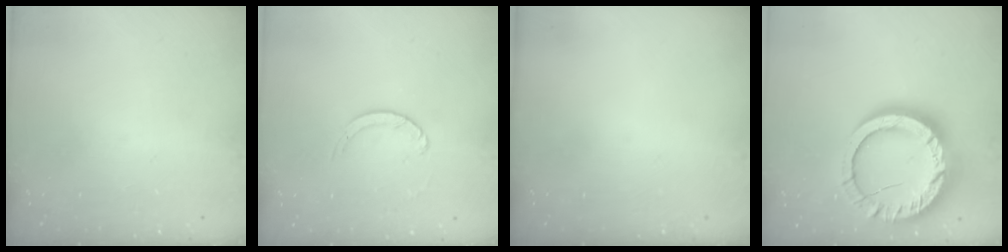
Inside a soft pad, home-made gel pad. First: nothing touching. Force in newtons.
{"total": 1.3, "press": 1.2, "slide": 0.2}
{"total": 0.0}
{"total": 19.6, "press": 19.5, "slide": 1.8}